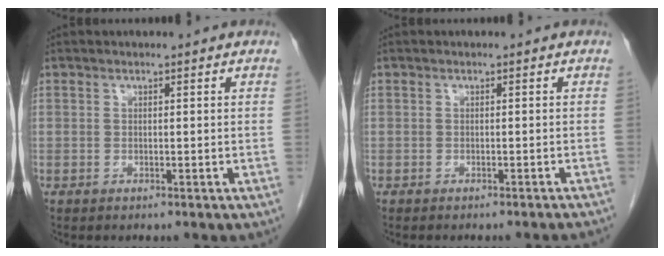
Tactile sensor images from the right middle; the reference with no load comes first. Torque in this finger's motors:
{"motor_torque": [0.04, -0.03, -0.02, 0.00]}